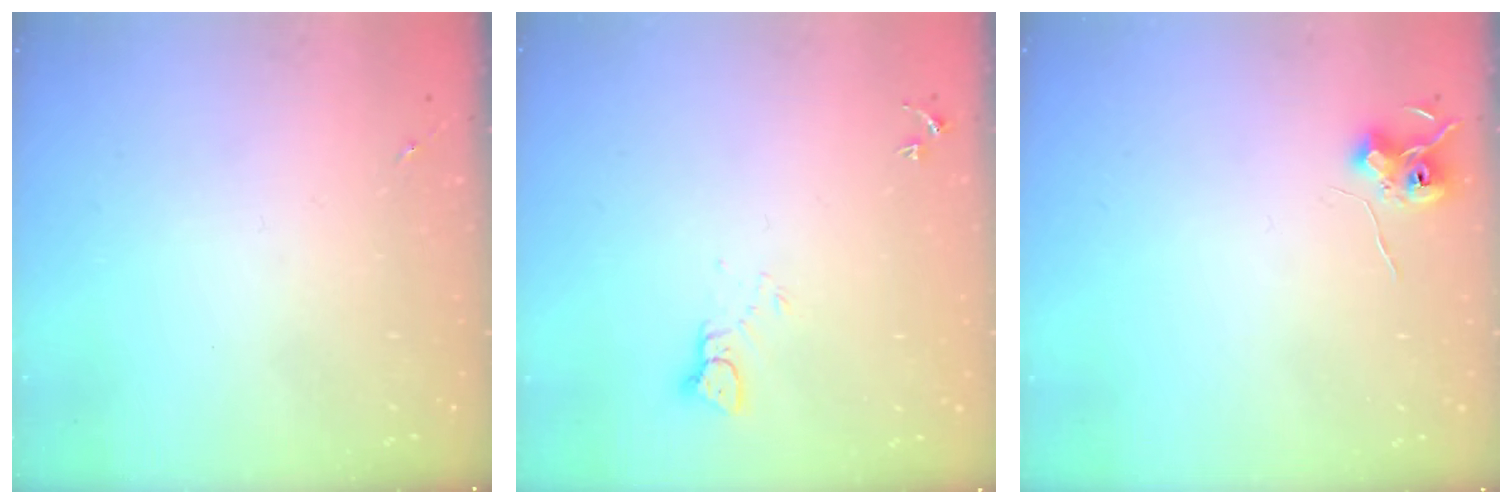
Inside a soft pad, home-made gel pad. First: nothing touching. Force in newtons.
{"total": 3.1, "press": 3.1, "slide": 0.1}
{"total": 6.9, "press": 6.9, "slide": 0.6}